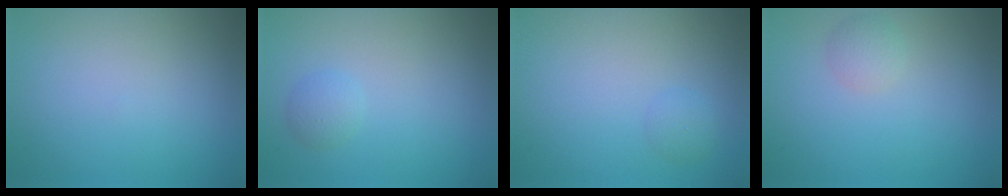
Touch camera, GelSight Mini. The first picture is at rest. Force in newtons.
{"total": 1.2, "press": 1.2, "slide": 0.1}
{"total": 0.8, "press": 0.8, "slide": 0.0}
{"total": 1.4, "press": 1.4, "slide": 0.0}